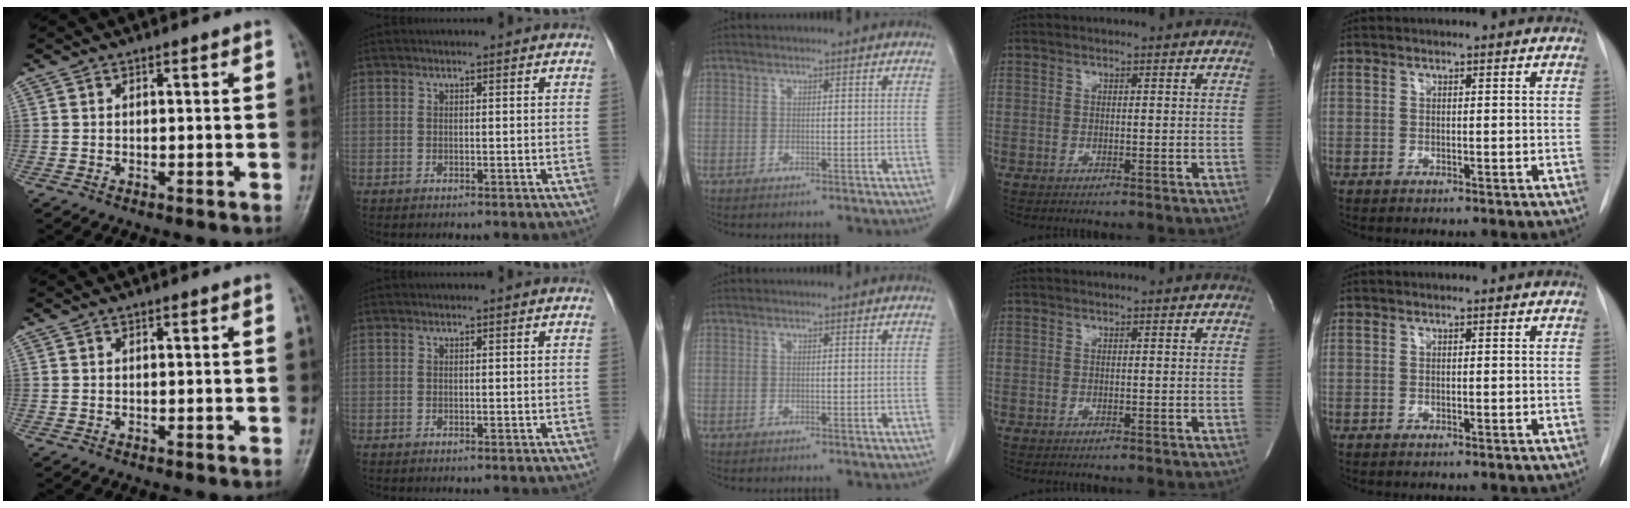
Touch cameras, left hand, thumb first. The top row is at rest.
{}